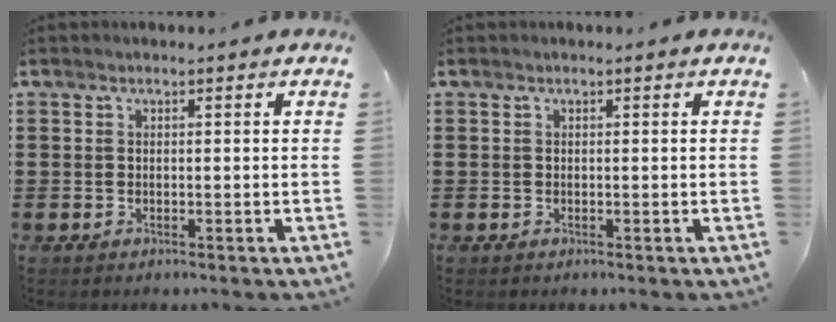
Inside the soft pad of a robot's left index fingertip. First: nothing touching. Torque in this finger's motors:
{"motor_torque": [0.00, 0.00, 0.00, 0.01]}